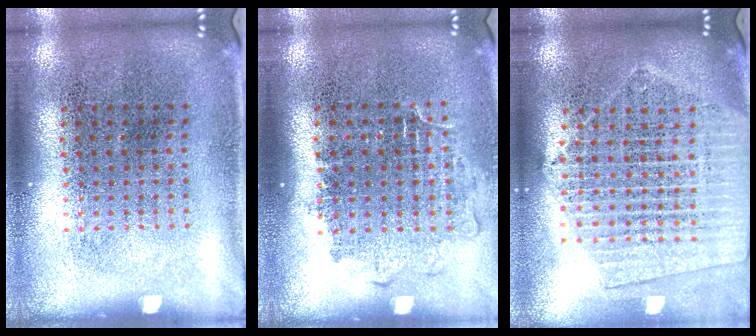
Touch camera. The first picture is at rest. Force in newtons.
{"total": 1.2, "press": 1.0, "slide": 0.6}
{"total": 1.9, "press": 1.8, "slide": 0.7}